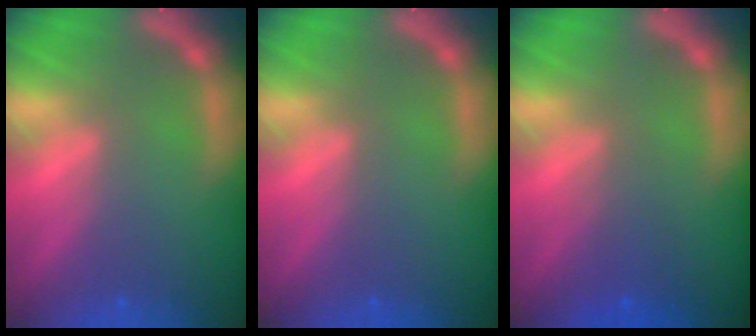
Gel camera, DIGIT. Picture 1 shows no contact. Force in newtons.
{"total": 0.0}
{"total": 2.5}